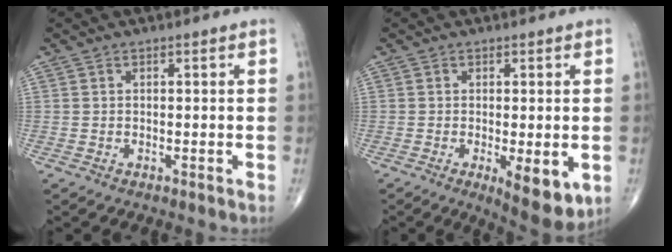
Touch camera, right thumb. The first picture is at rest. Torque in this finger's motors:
{"motor_torque": [0.89, 1.00, 0.46, -0.55, 0.22]}